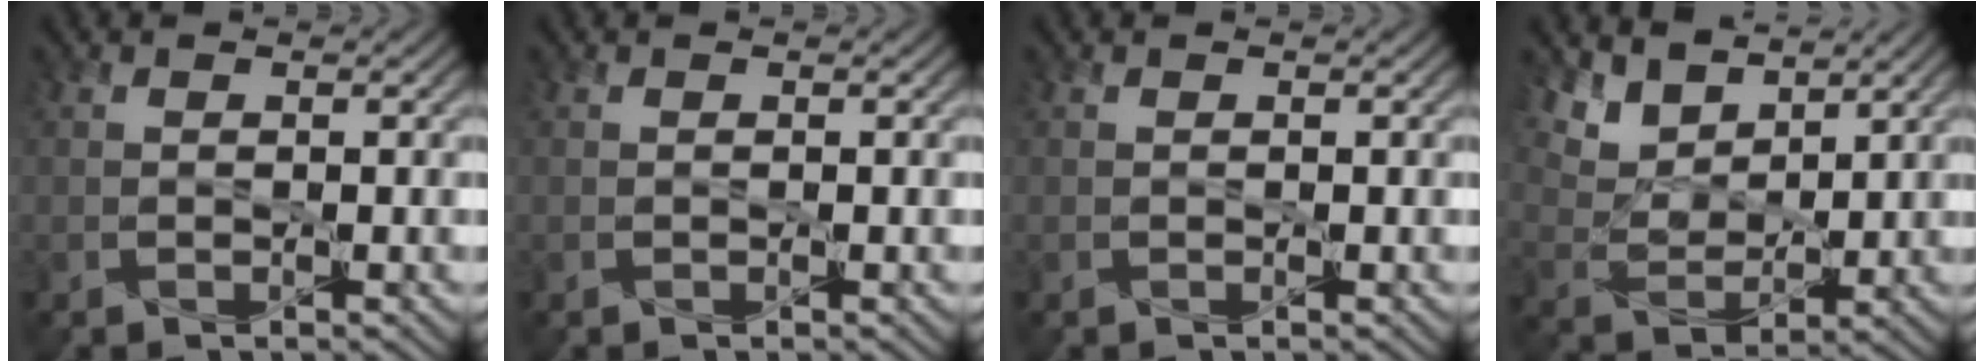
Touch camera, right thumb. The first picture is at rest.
{"total": 0.0}
{"total": 0.0}
{"total": 7.9, "force": [6.0, 3.7, 3.5], "torque": [-0.098, -0.015, 0.132]}